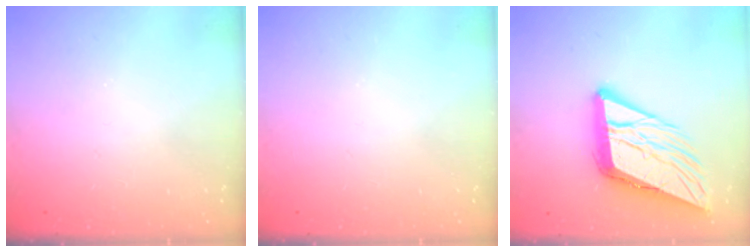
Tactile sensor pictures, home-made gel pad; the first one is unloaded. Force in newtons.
{"total": 0.0}
{"total": 16.4, "press": 16.2, "slide": 2.8}